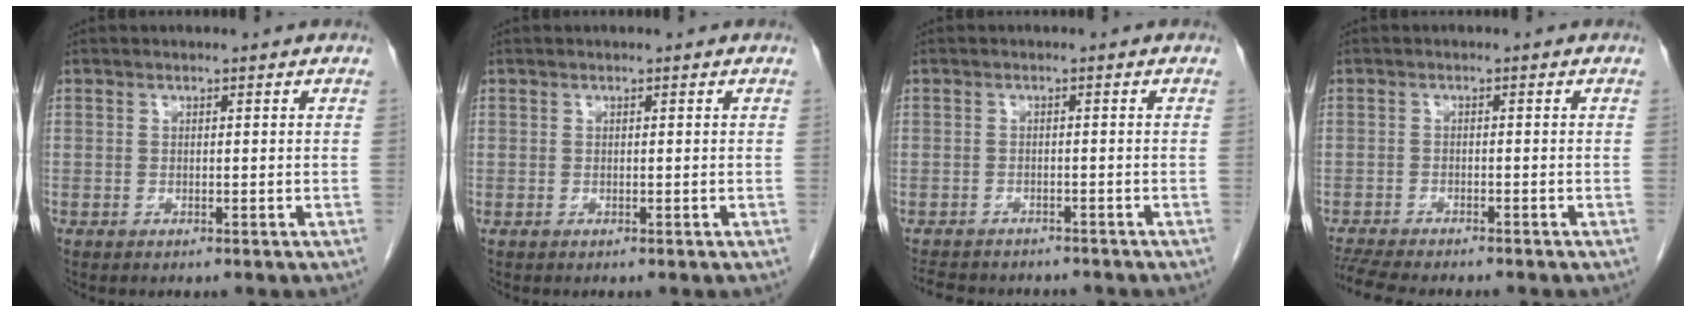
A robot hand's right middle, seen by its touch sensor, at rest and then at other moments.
{"total": 0.0}
{"total": 9.3, "force": [-8.2, 2.9, 3.1], "torque": [-0.065, -0.005, -0.109]}
{"total": 9.5, "force": [-8.4, 1.3, 4.2], "torque": [-0.071, -0.011, -0.129]}